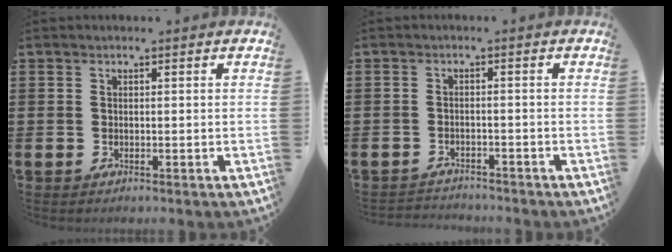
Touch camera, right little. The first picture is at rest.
{"total": 1.7, "force": [-1.7, 0.1, -0.2], "torque": [-0.001, 0.003, -0.038]}